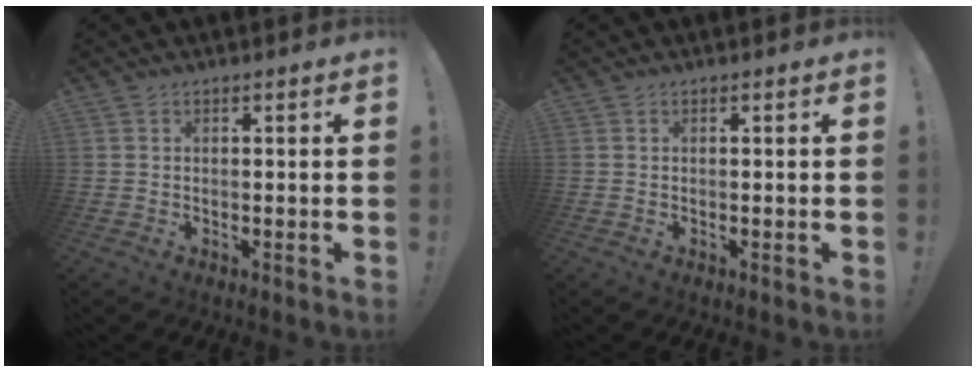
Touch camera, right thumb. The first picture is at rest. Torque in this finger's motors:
{"motor_torque": [0.00, 0.00, 0.00, 0.00, 0.00]}